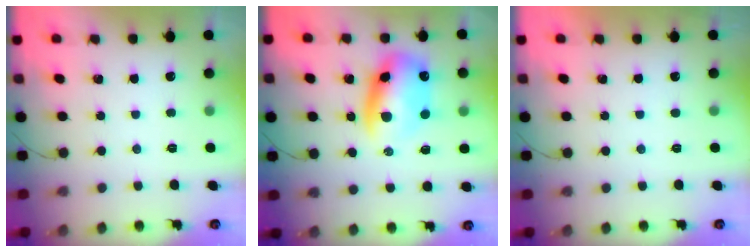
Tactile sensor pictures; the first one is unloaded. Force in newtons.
{"total": 11.5, "press": 11.1, "slide": 2.9}
{"total": 1.0, "press": 0.9, "slide": 0.2}